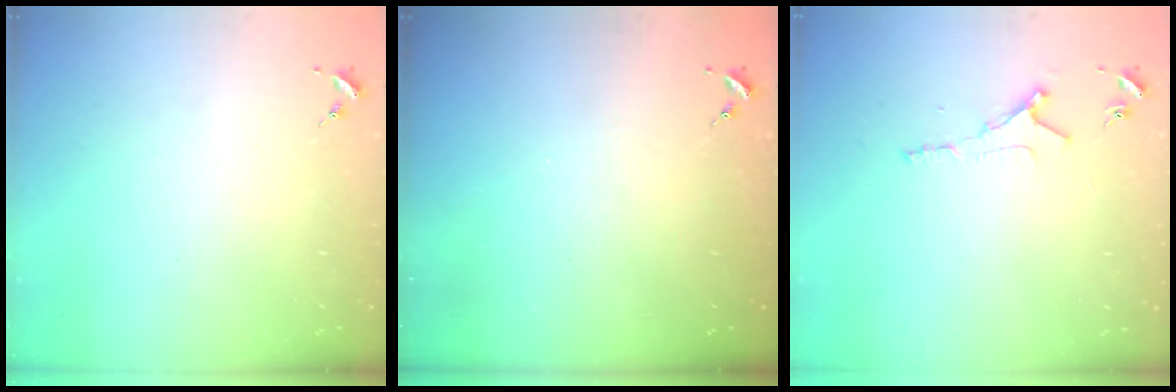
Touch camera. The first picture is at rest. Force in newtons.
{"total": 0.0}
{"total": 5.6, "press": 5.5, "slide": 0.8}